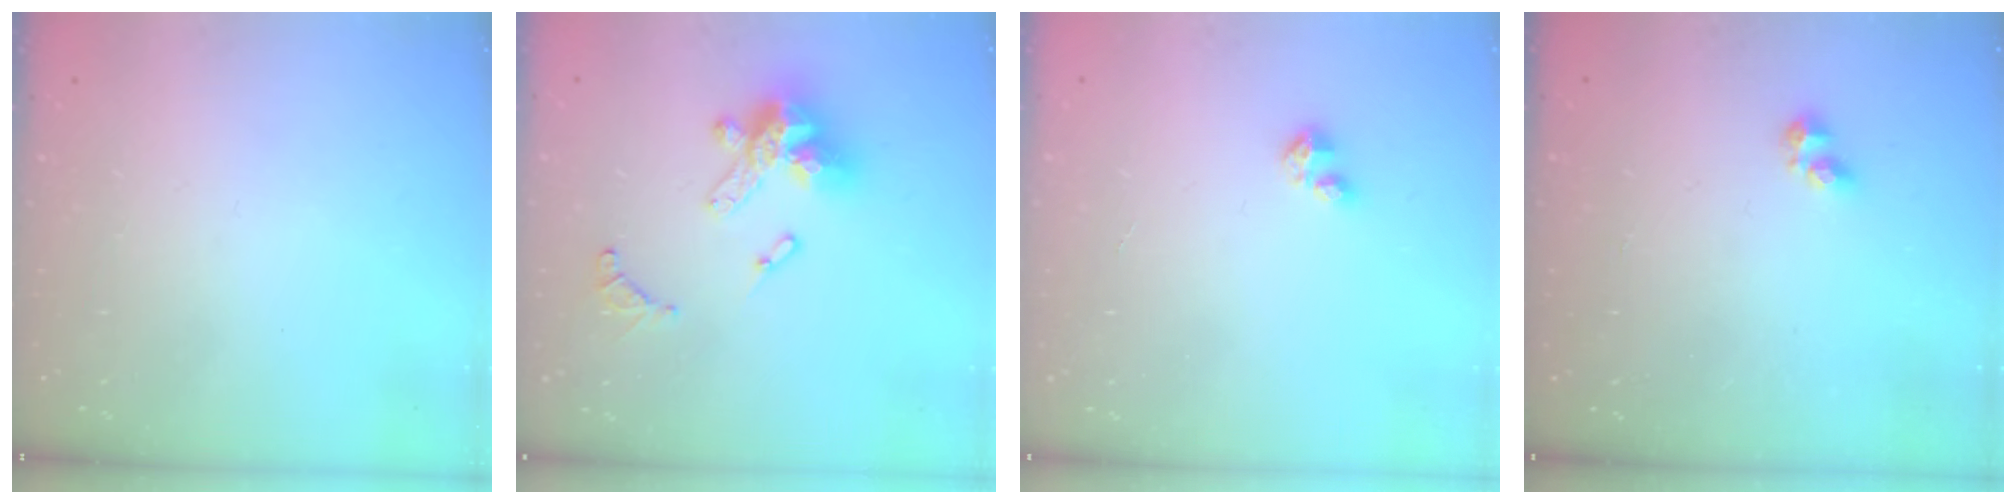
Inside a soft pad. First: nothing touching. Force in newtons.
{"total": 15.9, "press": 15.8, "slide": 2.0}
{"total": 2.1, "press": 2.1, "slide": 0.2}
{"total": 2.8, "press": 2.7, "slide": 0.5}